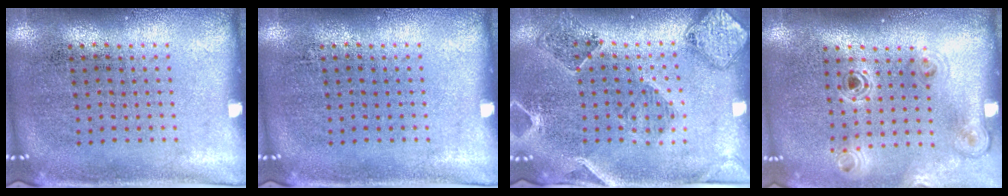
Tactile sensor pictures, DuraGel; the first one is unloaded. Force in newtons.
{"total": 0.0}
{"total": 0.9, "press": 0.9, "slide": 0.2}
{"total": 1.1, "press": 1.1, "slide": 0.1}